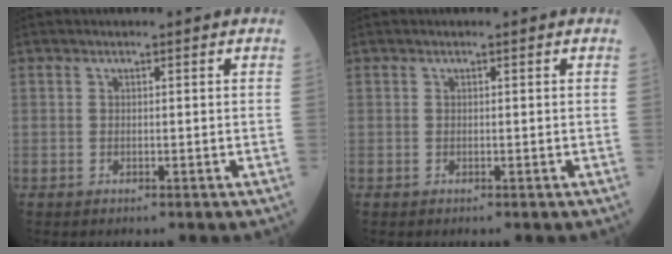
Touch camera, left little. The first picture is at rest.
{"total": 0.0}